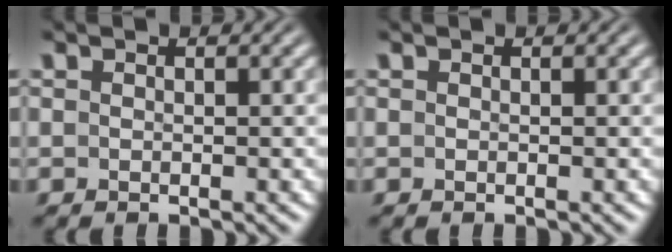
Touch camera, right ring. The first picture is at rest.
{"total": 0.0}